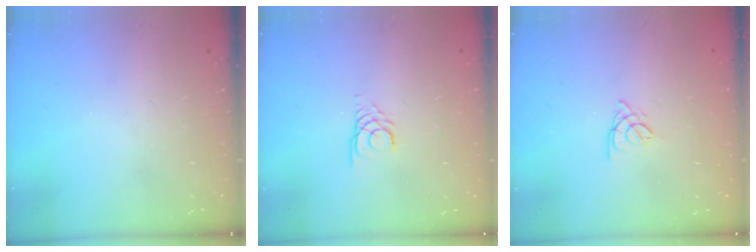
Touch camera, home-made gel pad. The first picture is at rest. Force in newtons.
{"total": 3.0, "press": 2.9, "slide": 0.3}
{"total": 3.4, "press": 3.3, "slide": 0.6}